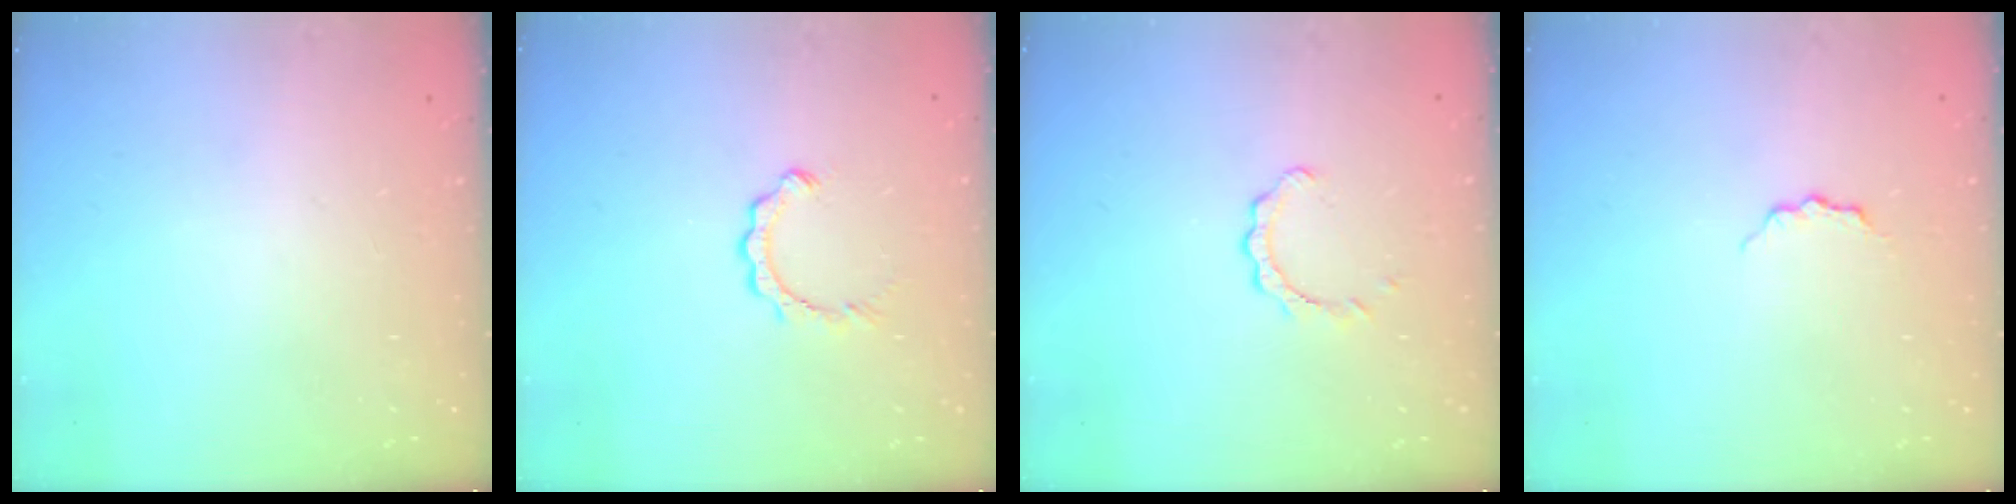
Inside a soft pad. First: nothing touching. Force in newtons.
{"total": 2.8, "press": 2.8, "slide": 0.3}
{"total": 2.4, "press": 2.4, "slide": 0.3}
{"total": 4.0, "press": 3.9, "slide": 0.5}